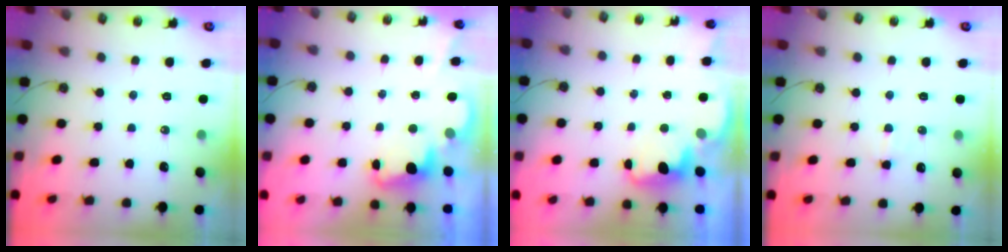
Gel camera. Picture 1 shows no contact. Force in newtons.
{"total": 2.4, "press": 2.3, "slide": 0.5}
{"total": 4.0, "press": 3.9, "slide": 0.6}
{"total": 2.2, "press": 2.1, "slide": 0.8}